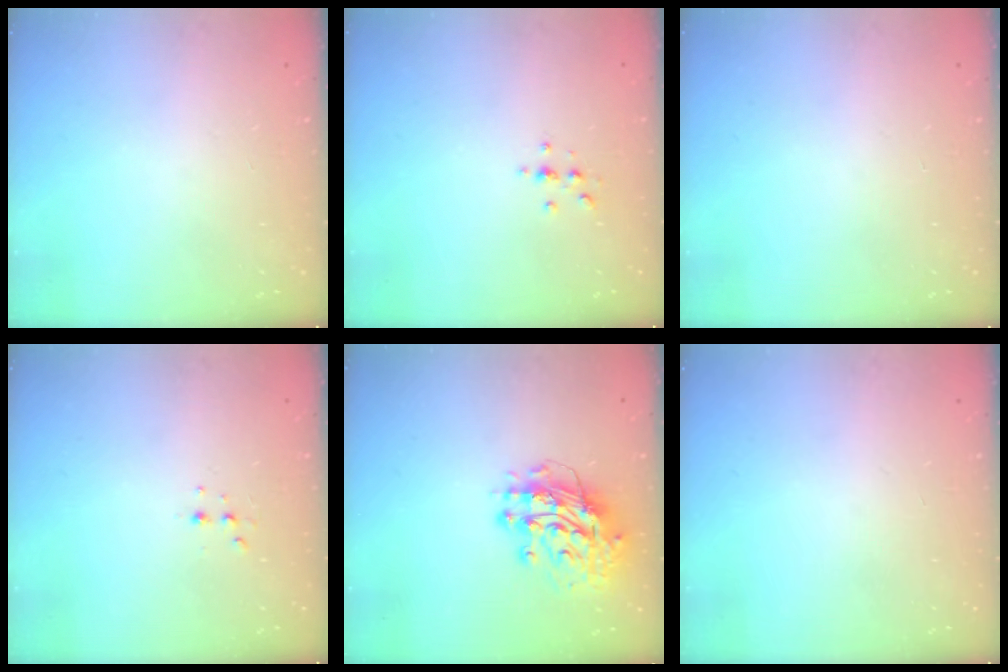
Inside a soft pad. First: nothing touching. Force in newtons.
{"total": 2.2, "press": 2.1, "slide": 0.2}
{"total": 0.0}
{"total": 2.3, "press": 2.2, "slide": 0.6}
{"total": 14.7, "press": 14.6, "slide": 1.2}
{"total": 0.0}